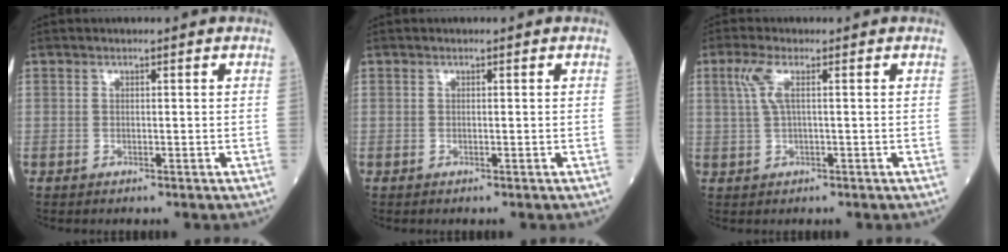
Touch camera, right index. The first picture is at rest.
{"total": 0.0}
{"total": 3.5, "force": [1.2, 0.6, 3.2], "torque": [-0.081, 0.014, 0.027]}